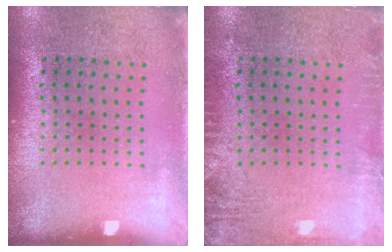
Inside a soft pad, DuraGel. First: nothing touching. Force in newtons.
{"total": 2.3, "press": 2.2, "slide": 0.2}